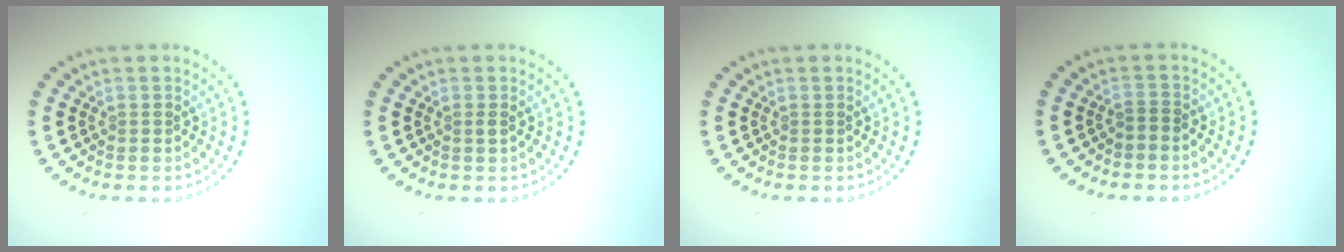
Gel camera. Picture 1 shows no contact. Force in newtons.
{"total": 0.5, "press": 0.3, "slide": 0.4}
{"total": 0.0}
{"total": 0.6, "press": 0.3, "slide": 0.5}